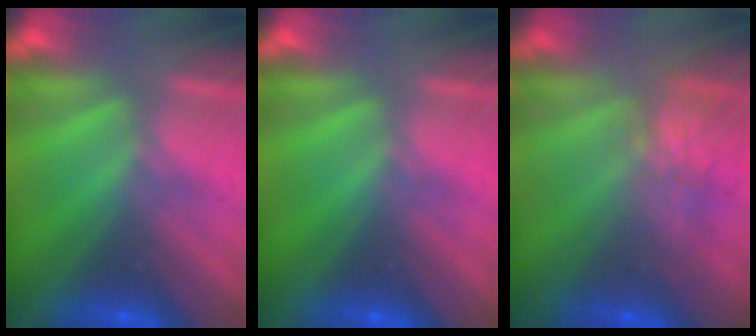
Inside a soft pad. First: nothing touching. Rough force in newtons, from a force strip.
{"total": 0.0}
{"total": 4.8}